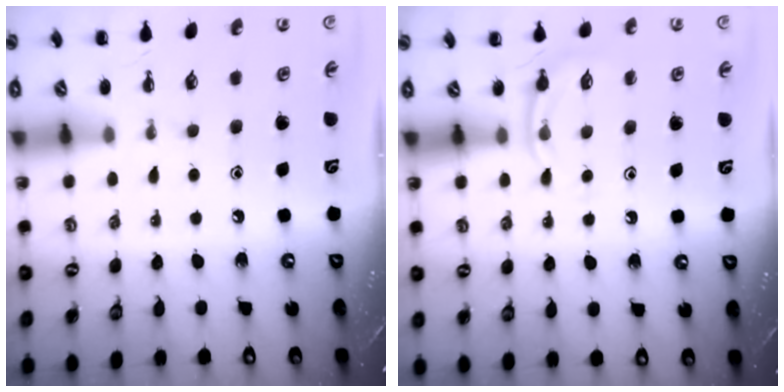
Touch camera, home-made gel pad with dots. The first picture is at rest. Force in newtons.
{"total": 5.2, "press": 5.0, "slide": 1.5}